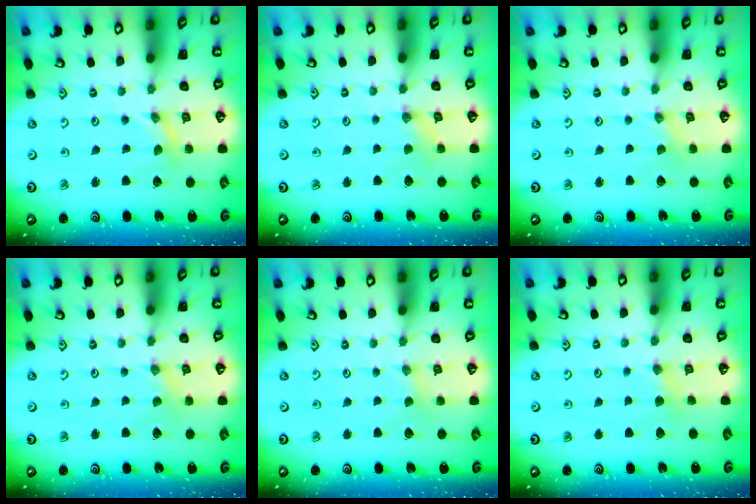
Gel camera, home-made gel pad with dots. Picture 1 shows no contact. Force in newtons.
{"total": 2.0, "press": 2.0, "slide": 0.3}
{"total": 0.0}
{"total": 0.0}
{"total": 0.0}
{"total": 2.5, "press": 2.5, "slide": 0.4}